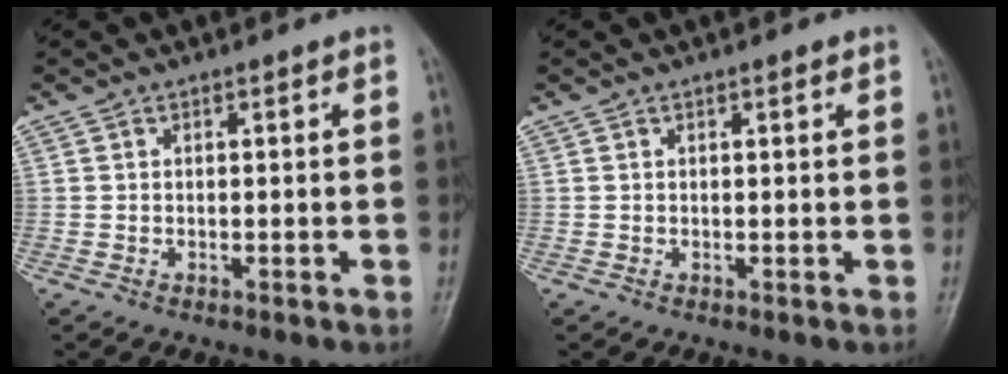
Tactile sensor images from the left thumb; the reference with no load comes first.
{"total": 0.7, "force": [0.4, 0.2, 0.5], "torque": [-0.008, 0.000, 0.004]}